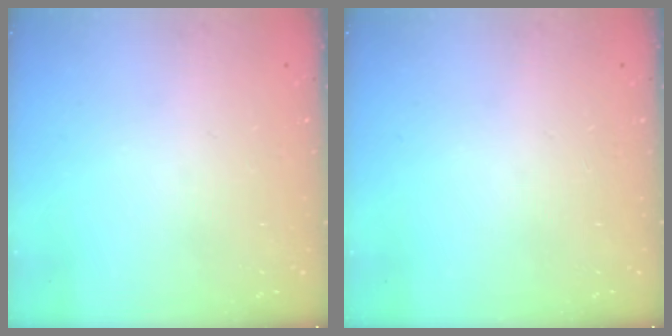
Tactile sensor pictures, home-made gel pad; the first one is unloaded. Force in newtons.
{"total": 0.0}